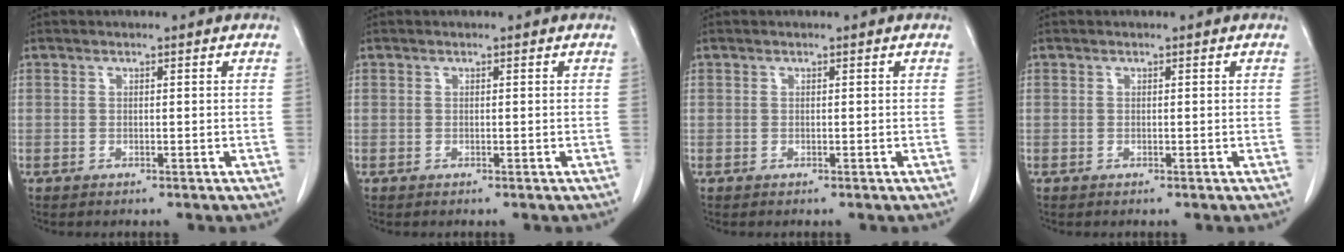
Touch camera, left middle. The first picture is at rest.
{"total": 0.0}
{"total": 0.0}
{"total": 0.0}